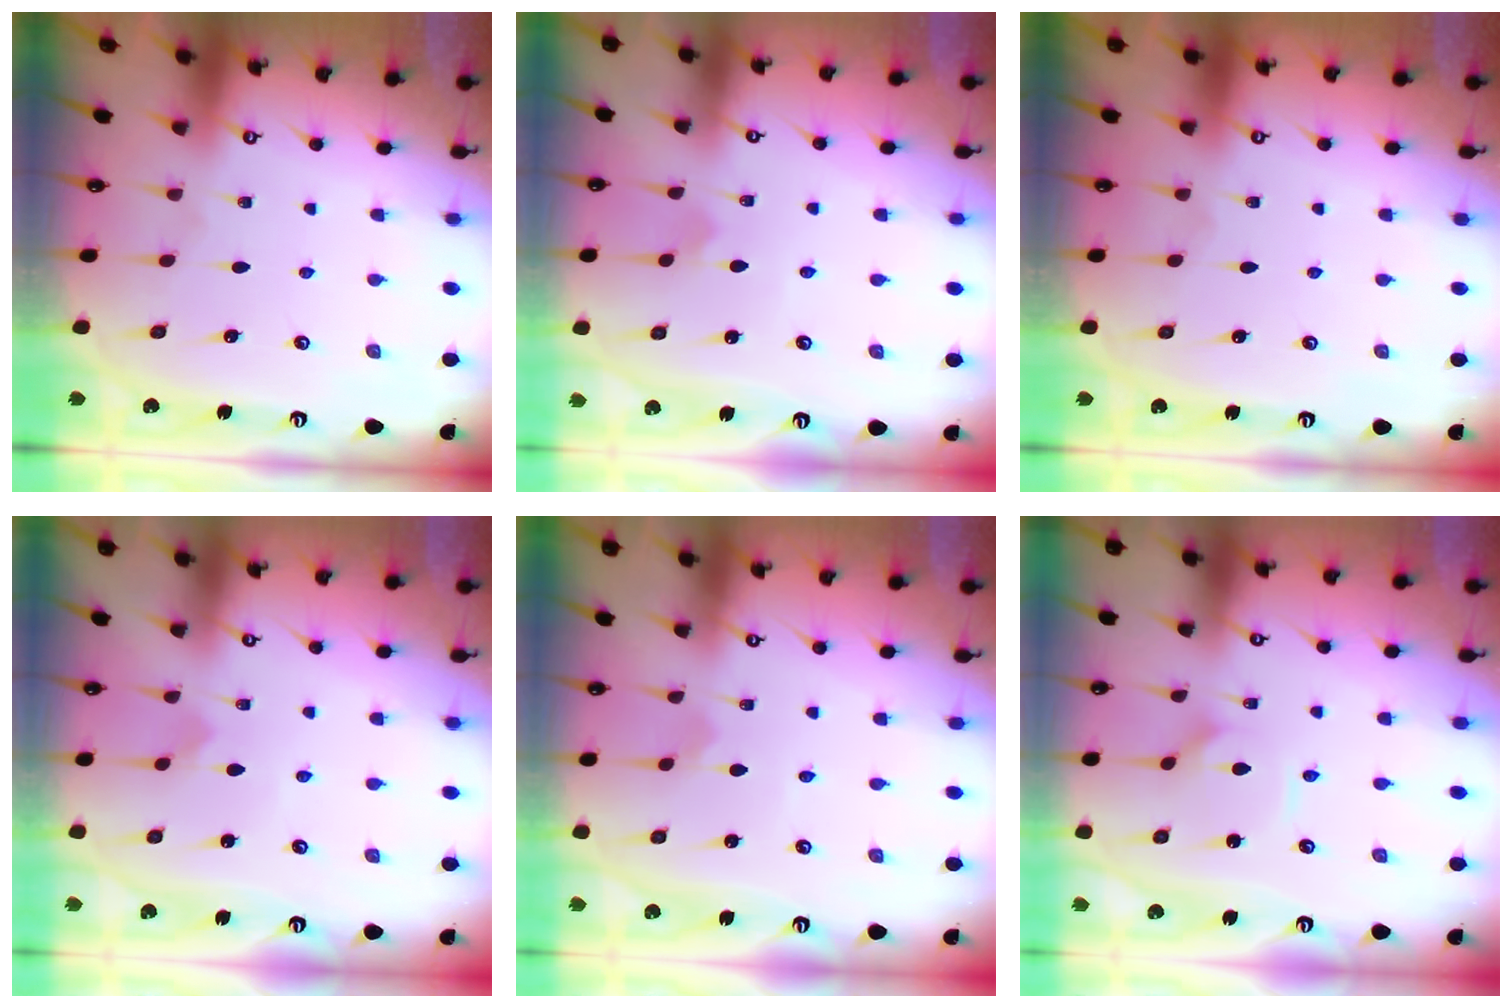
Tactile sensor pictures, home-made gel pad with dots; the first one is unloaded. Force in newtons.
{"total": 2.0, "press": 2.0, "slide": 0.1}
{"total": 0.0}
{"total": 2.3, "press": 2.3, "slide": 0.2}
{"total": 0.7, "press": 0.7, "slide": 0.1}
{"total": 2.7, "press": 2.6, "slide": 0.3}